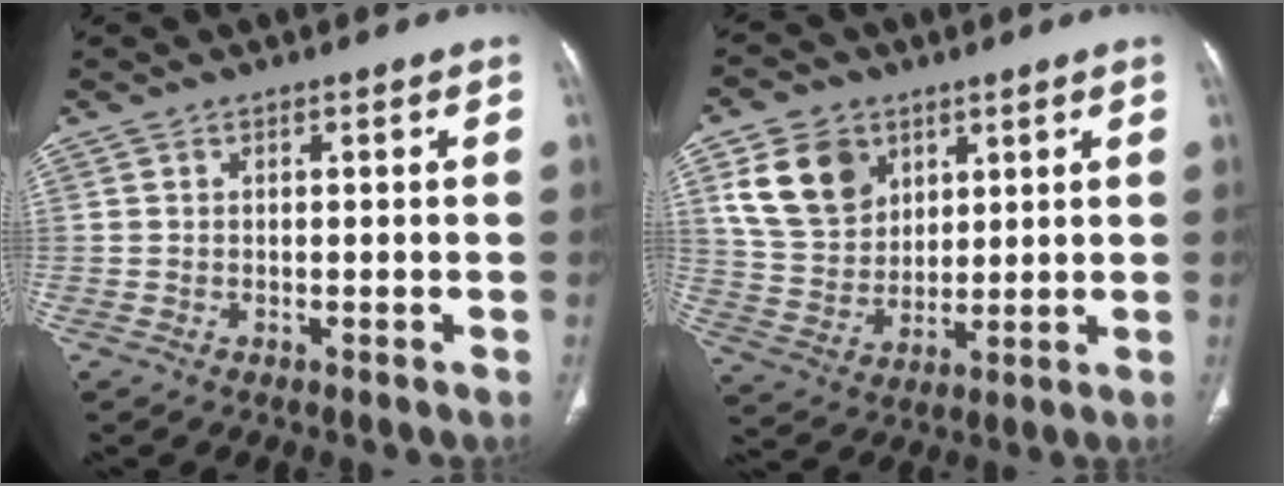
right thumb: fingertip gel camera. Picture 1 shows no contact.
{"total": 12.6, "force": [5.7, 9.5, 6.0], "torque": [-0.087, -0.017, 0.119]}